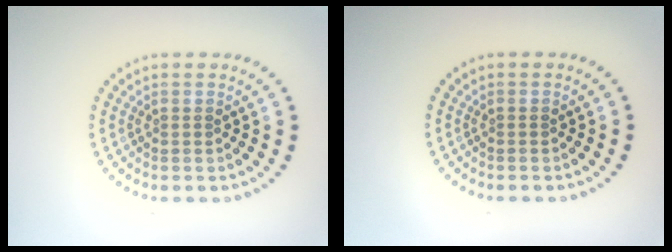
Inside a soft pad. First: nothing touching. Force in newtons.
{"total": 0.0}